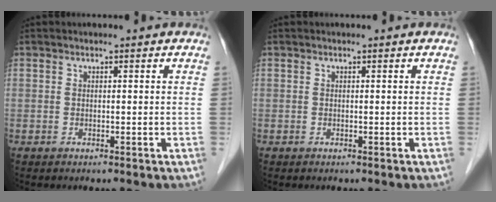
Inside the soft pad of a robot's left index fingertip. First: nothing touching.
{"total": 0.0}